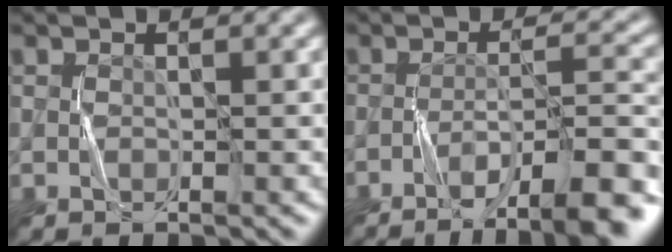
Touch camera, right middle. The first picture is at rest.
{"total": 8.4, "force": [-5.6, 1.2, 6.1], "torque": [-0.080, 0.009, -0.087]}